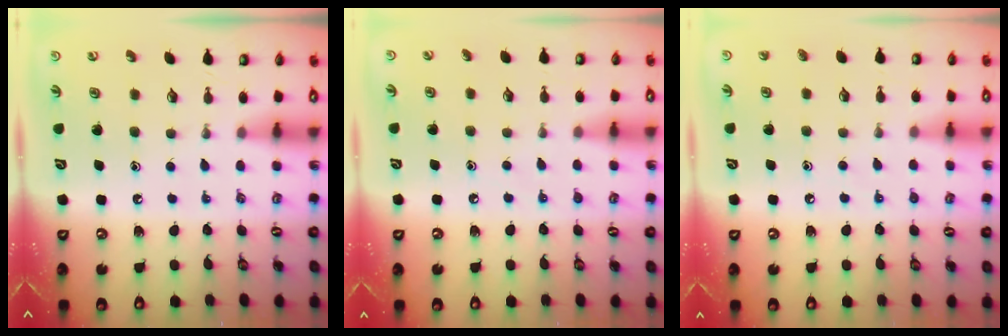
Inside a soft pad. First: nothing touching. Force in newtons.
{"total": 4.0, "press": 4.0, "slide": 0.5}
{"total": 6.2, "press": 6.1, "slide": 0.6}